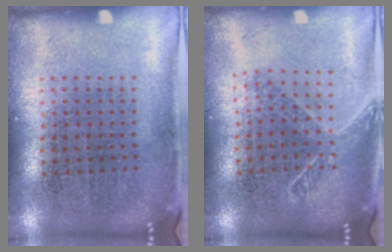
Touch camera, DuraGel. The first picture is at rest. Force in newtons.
{"total": 1.5, "press": 1.2, "slide": 0.9}